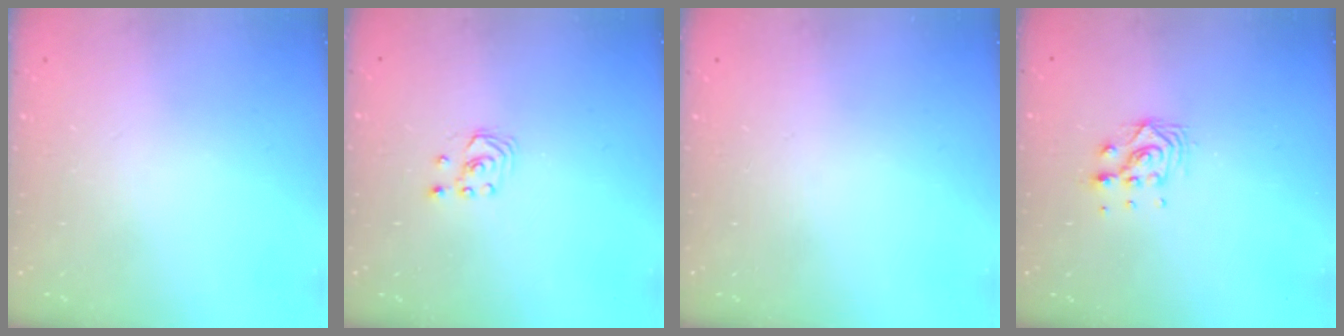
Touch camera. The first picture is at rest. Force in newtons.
{"total": 1.9, "press": 1.9, "slide": 0.2}
{"total": 0.0}
{"total": 7.6, "press": 7.5, "slide": 0.5}